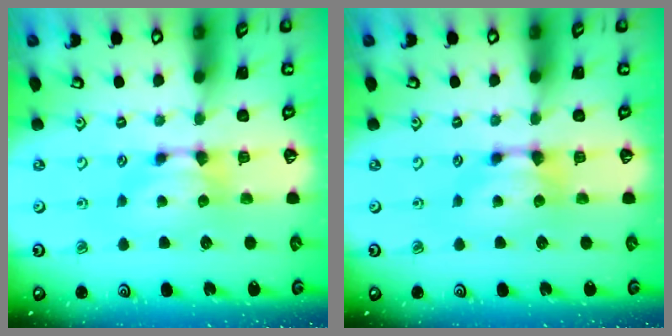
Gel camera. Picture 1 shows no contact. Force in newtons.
{"total": 0.0}